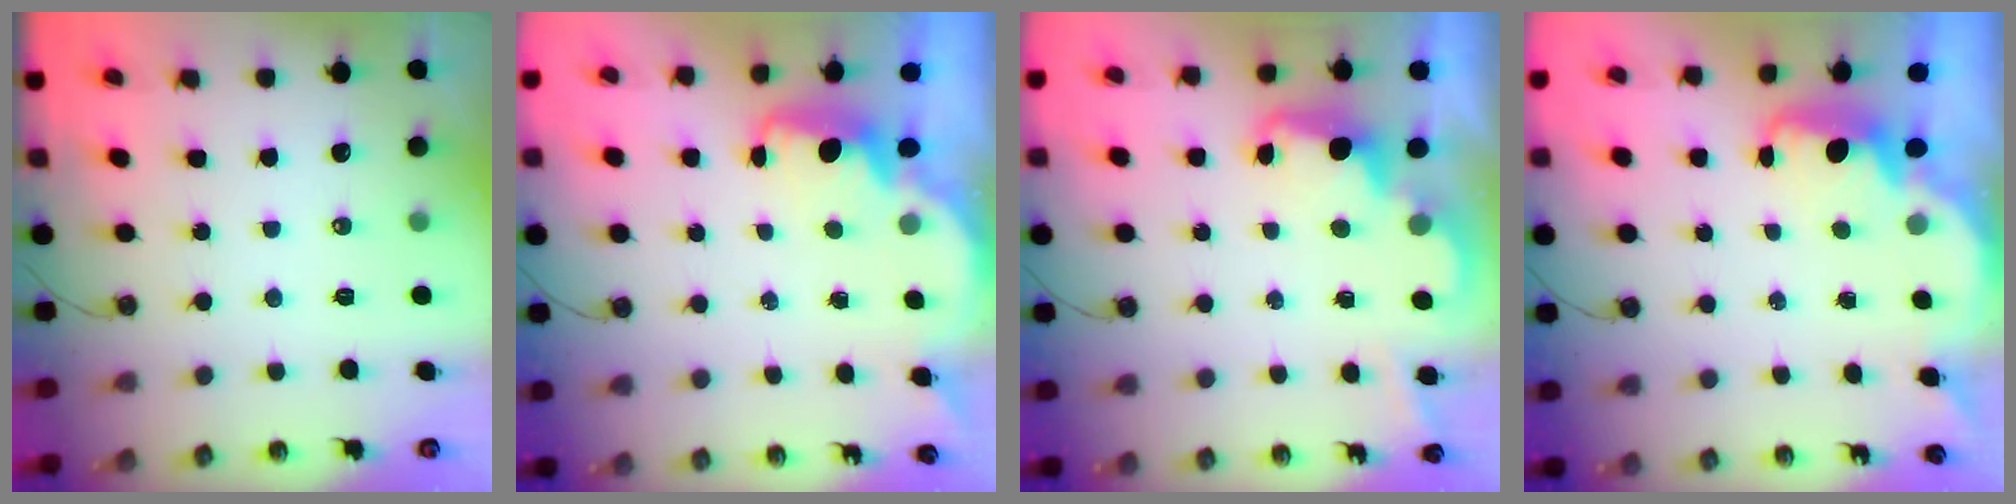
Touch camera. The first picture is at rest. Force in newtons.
{"total": 2.4, "press": 2.3, "slide": 0.6}
{"total": 2.3, "press": 2.3, "slide": 0.5}
{"total": 2.2, "press": 2.1, "slide": 0.6}